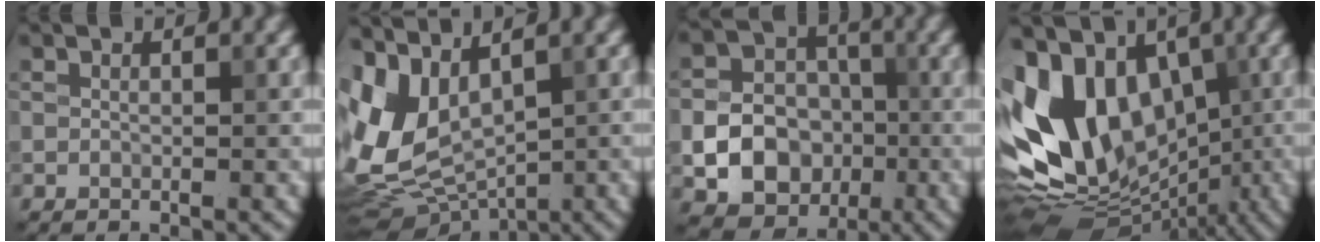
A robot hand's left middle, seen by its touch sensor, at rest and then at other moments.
{"total": 8.2, "force": [1.9, 5.0, 6.2], "torque": [-0.135, -0.016, 0.046]}
{"total": 8.2, "force": [-1.9, 6.9, 4.0], "torque": [-0.041, -0.010, -0.054]}
{"total": 13.1, "force": [0.9, 9.4, 9.0], "torque": [-0.165, 0.002, 0.002]}